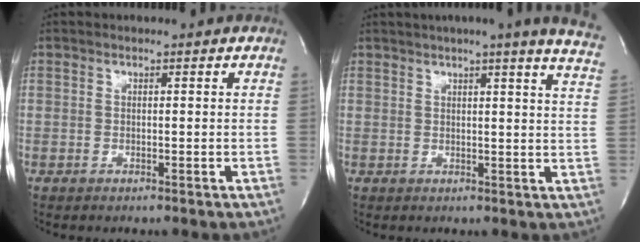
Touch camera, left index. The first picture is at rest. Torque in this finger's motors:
{"motor_torque": [-0.20, -0.30, 0.55, 0.12]}